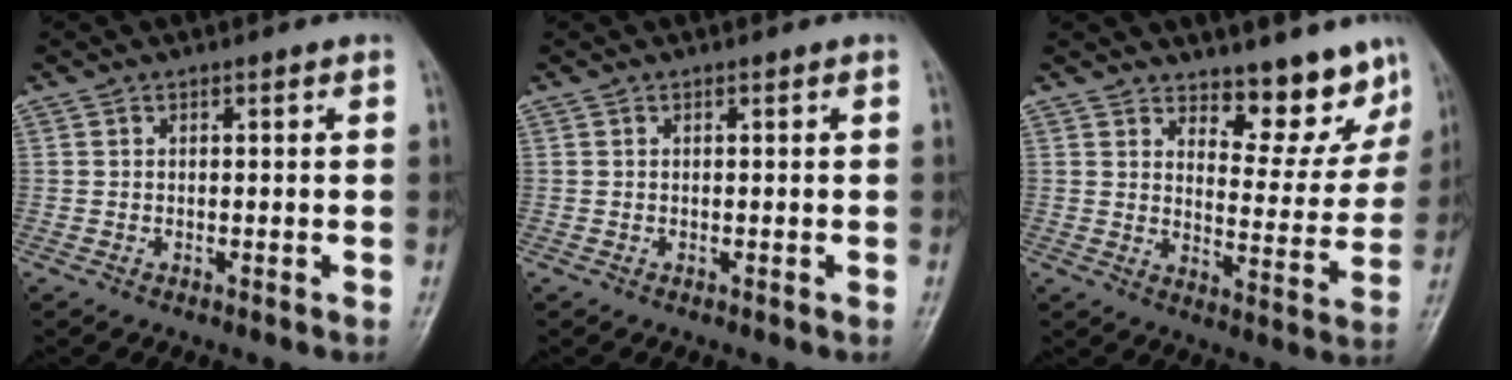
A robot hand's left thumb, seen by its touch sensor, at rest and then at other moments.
{"total": 0.0}
{"total": 9.8, "force": [8.1, 3.8, 3.9], "torque": [-0.012, -0.070, 0.117]}